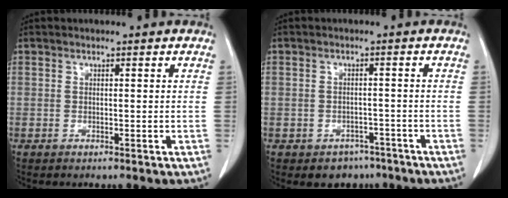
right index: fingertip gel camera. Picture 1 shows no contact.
{"total": 4.3, "force": [-3.1, 2.8, 0.8], "torque": [-0.003, 0.010, -0.036]}